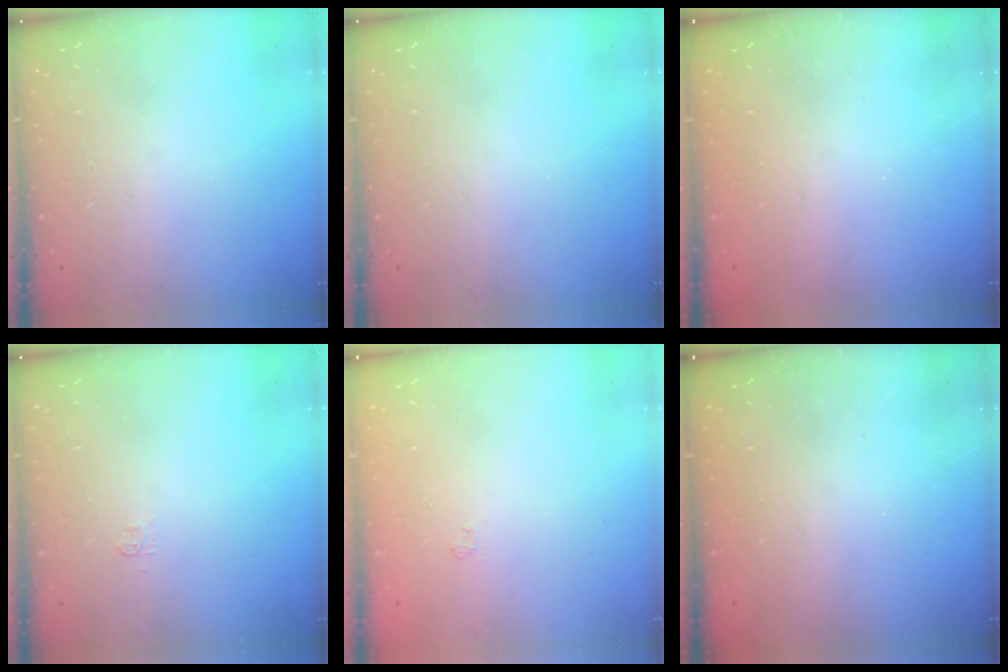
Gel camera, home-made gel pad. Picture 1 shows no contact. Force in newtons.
{"total": 0.0}
{"total": 2.4, "press": 2.3, "slide": 0.8}
{"total": 3.1, "press": 3.0, "slide": 0.4}
{"total": 1.7, "press": 1.2, "slide": 1.1}
{"total": 2.4, "press": 2.3, "slide": 0.8}